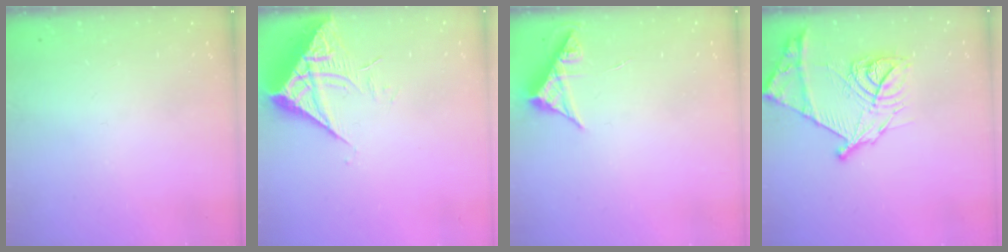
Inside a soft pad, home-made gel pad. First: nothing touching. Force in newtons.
{"total": 8.0, "press": 8.0, "slide": 0.8}
{"total": 5.3, "press": 5.2, "slide": 0.6}
{"total": 19.1, "press": 19.0, "slide": 1.8}